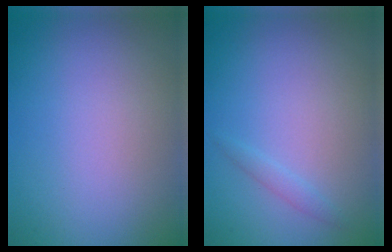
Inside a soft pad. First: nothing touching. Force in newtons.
{"total": 0.8, "press": 0.8, "slide": 0.0}